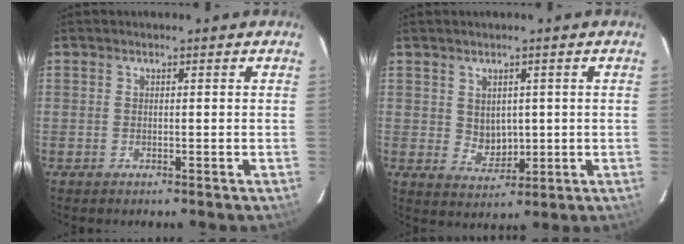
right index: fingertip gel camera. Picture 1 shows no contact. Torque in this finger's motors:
{"motor_torque": [0.08, 0.09, 0.17, 0.01]}